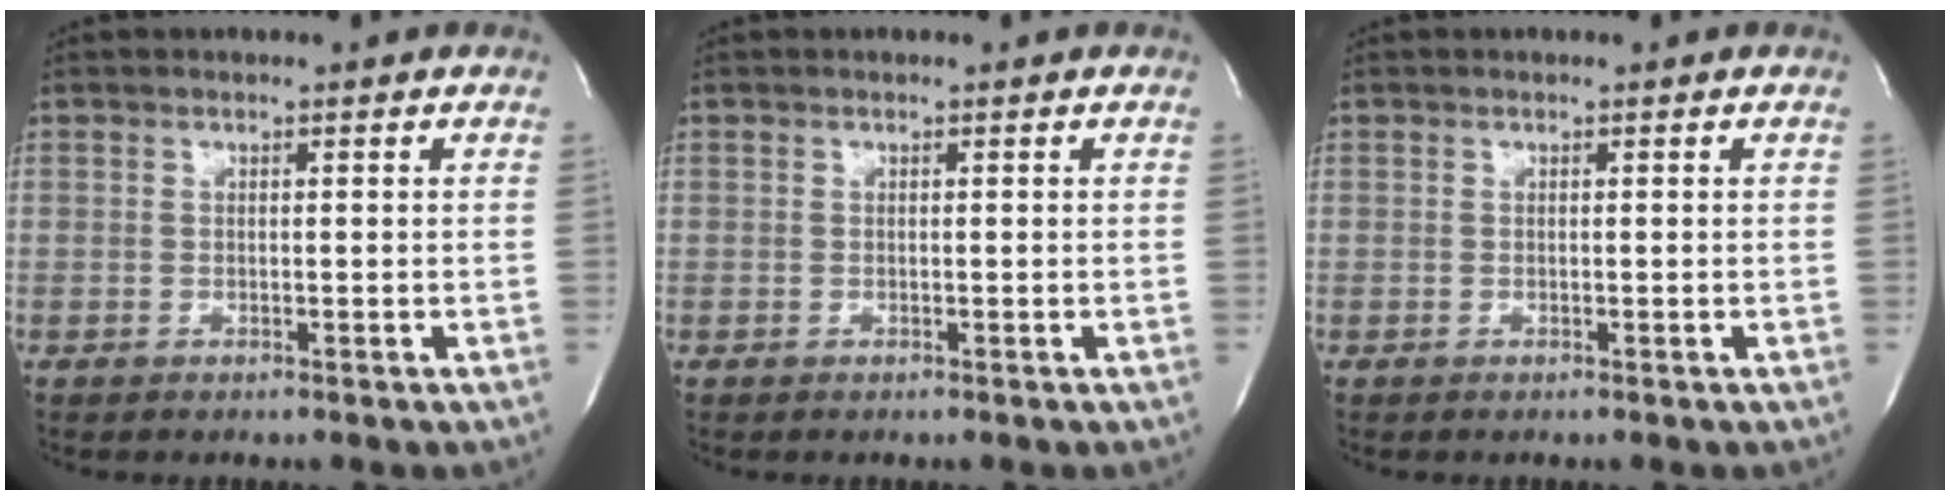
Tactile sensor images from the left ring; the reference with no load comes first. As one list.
[{"total": 0.0}, {"total": 0.0}]